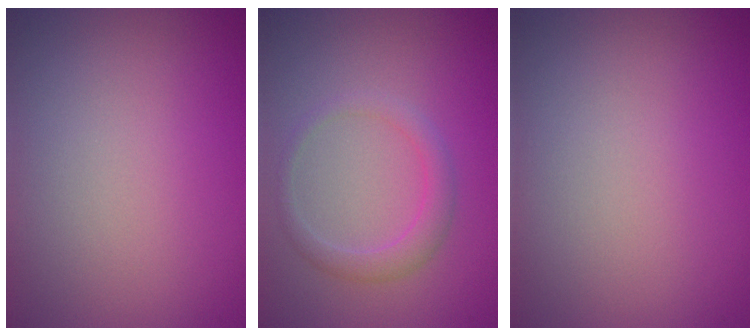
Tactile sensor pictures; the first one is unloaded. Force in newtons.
{"total": 2.0, "press": 2.0, "slide": 0.1}
{"total": 0.0}